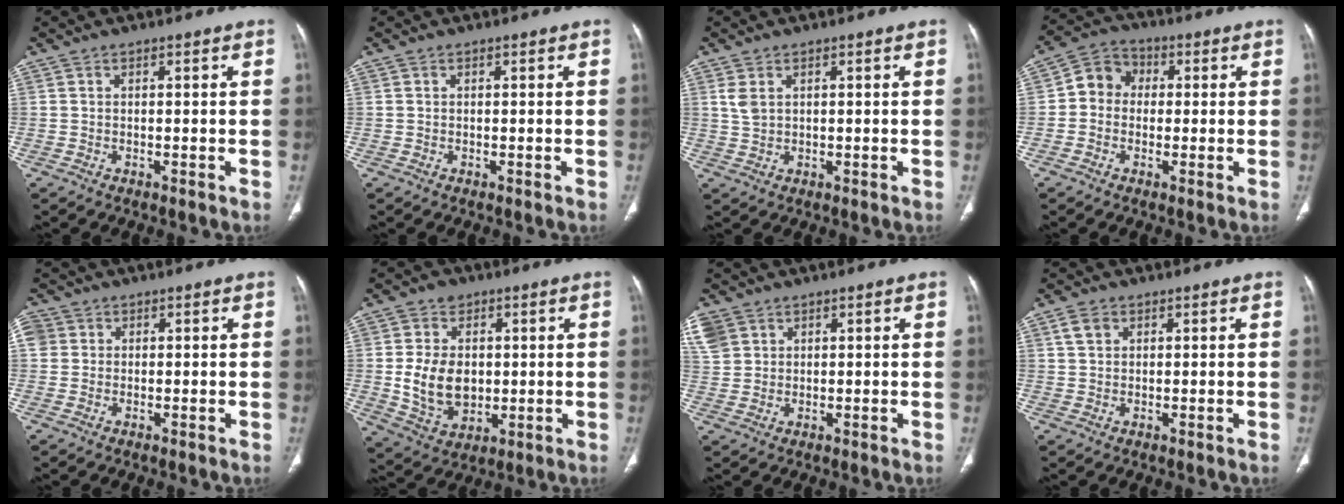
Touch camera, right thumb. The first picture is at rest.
{"total": 0.0}
{"total": 2.6, "force": [1.1, 1.7, 1.6], "torque": [-0.032, 0.003, 0.029]}
{"total": 6.8, "force": [0.0, 6.0, 3.1], "torque": [-0.030, 0.021, -0.015]}
{"total": 4.1, "force": [1.1, 3.8, 1.2], "torque": [-0.020, 0.008, 0.023]}
{"total": 12.2, "force": [0.3, 9.2, 7.9], "torque": [-0.111, -0.008, 0.019]}
{"total": 9.6, "force": [4.6, 7.6, 3.7], "torque": [-0.103, 0.010, 0.101]}
{"total": 3.2, "force": [1.5, 2.3, 1.6], "torque": [-0.025, -0.001, 0.032]}